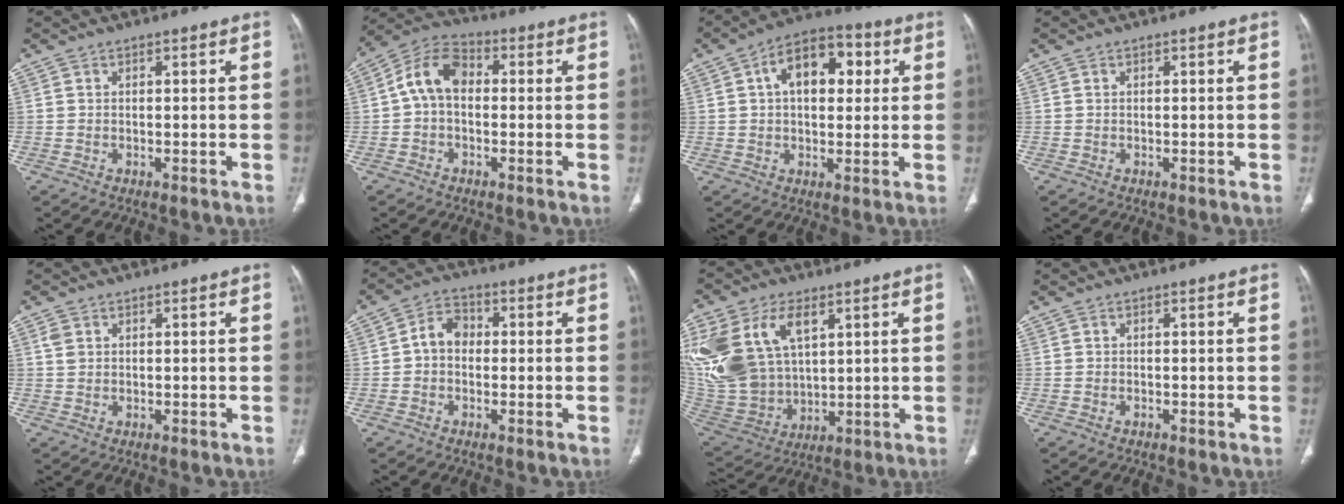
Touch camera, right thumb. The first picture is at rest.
{"total": 8.9, "force": [0.3, 6.0, 6.5], "torque": [-0.108, 0.028, -0.009]}
{"total": 12.8, "force": [3.3, 7.6, 9.7], "torque": [-0.124, 0.019, 0.046]}
{"total": 0.0}
{"total": 1.7, "force": [0.6, 1.2, 0.9], "torque": [-0.022, 0.003, 0.018]}
{"total": 5.3, "force": [-0.2, 4.2, 3.3], "torque": [-0.040, 0.019, -0.014]}
{"total": 23.9, "force": [8.8, 15.1, 16.3], "torque": [-0.367, -0.004, 0.185]}
{"total": 0.0}